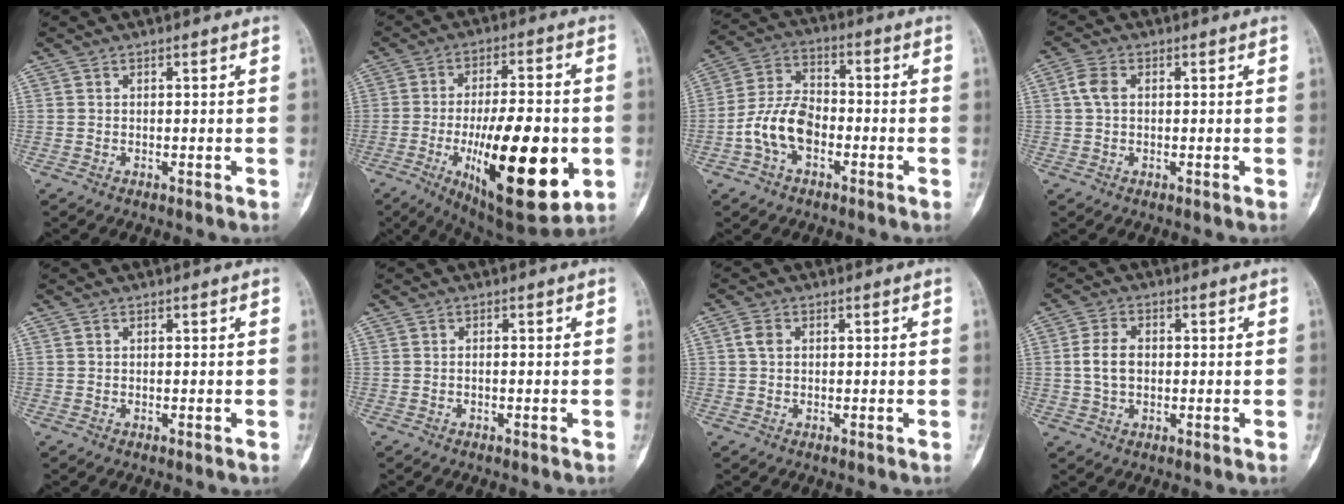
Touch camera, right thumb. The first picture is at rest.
{"total": 23.8, "force": [-5.8, 8.5, 21.5], "torque": [-0.326, -0.005, -0.071]}
{"total": 10.2, "force": [-3.3, 6.3, 7.3], "torque": [-0.137, 0.035, -0.069]}
{"total": 3.3, "force": [0.5, 2.1, 2.5], "torque": [-0.055, 0.009, 0.007]}
{"total": 0.0}
{"total": 0.6, "force": [-0.2, 0.2, 0.5], "torque": [-0.013, 0.003, -0.003]}
{"total": 2.0, "force": [0.3, 1.4, 1.3], "torque": [-0.022, 0.004, 0.004]}
{"total": 5.3, "force": [0.1, 3.6, 4.0], "torque": [-0.075, 0.008, -0.001]}